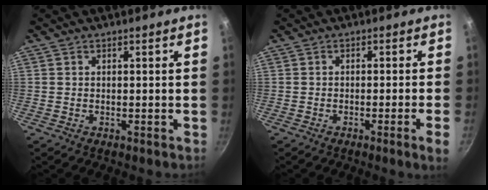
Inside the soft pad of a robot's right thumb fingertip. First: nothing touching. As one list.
[{"total": 3.3, "force": [-1.4, -0.6, 2.9], "torque": [-0.052, 0.007, -0.019]}]